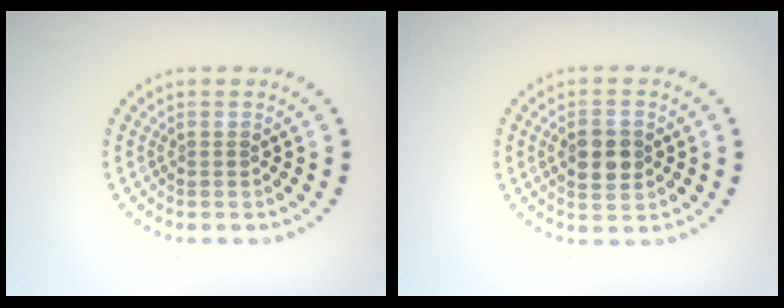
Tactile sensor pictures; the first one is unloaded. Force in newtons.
{"total": 3.6, "press": 3.6, "slide": 0.2}